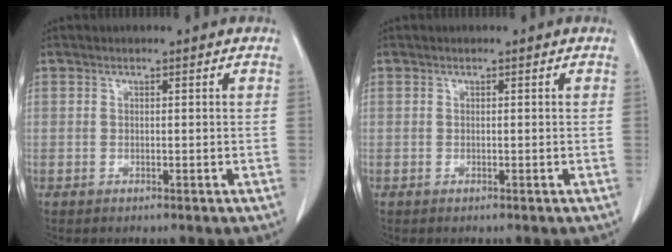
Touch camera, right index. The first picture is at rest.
{"total": 0.0}